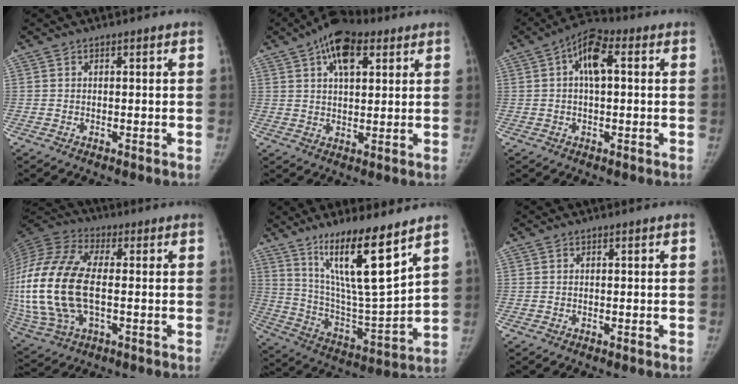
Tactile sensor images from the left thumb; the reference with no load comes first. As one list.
[{"total": 10.8, "force": [5.1, 5.7, 7.6], "torque": [-0.101, 0.000, 0.077]}, {"total": 7.9, "force": [1.5, 3.9, 6.6], "torque": [-0.107, 0.024, 0.014]}, {"total": 26.2, "force": [-1.6, 14.2, 22.0], "torque": [-0.532, 0.001, -0.019]}, {"total": 18.2, "force": [11.6, 2.4, 13.8], "torque": [-0.223, -0.076, 0.215]}, {"total": 0.0}]